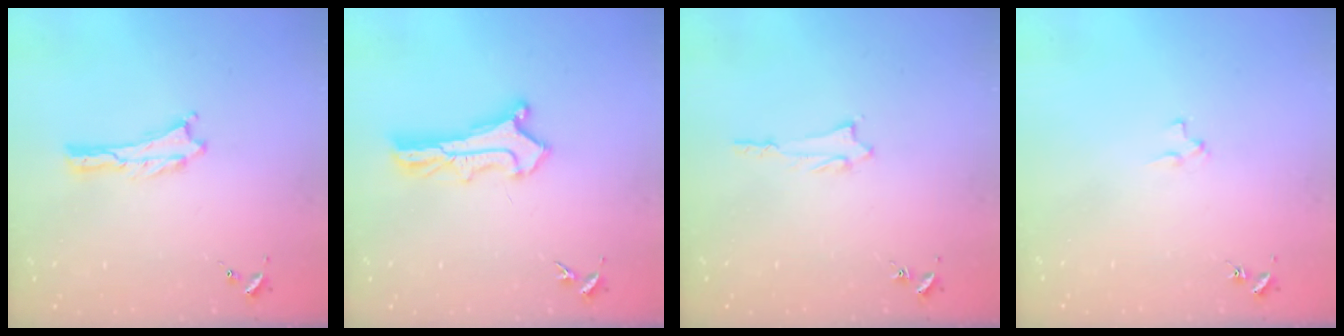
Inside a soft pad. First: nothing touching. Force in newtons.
{"total": 2.9, "press": 2.9, "slide": 0.3}
{"total": 1.4, "press": 1.4, "slide": 0.2}
{"total": 1.9, "press": 1.9, "slide": 0.2}